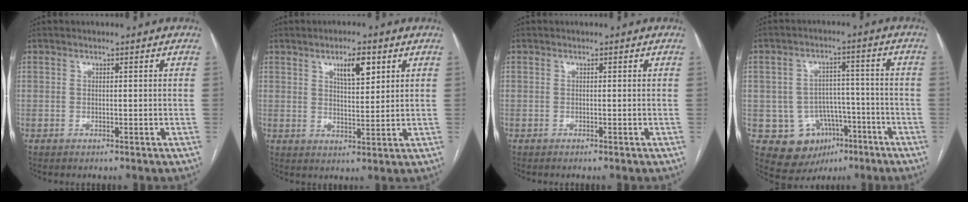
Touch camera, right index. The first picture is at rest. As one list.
[{"total": 5.5, "force": [2.9, 1.6, 4.4], "torque": [-0.074, 0.002, 0.049]}, {"total": 0.0}, {"total": 10.5, "force": [-4.4, 8.9, 3.4], "torque": [-0.047, 0.027, -0.052]}]